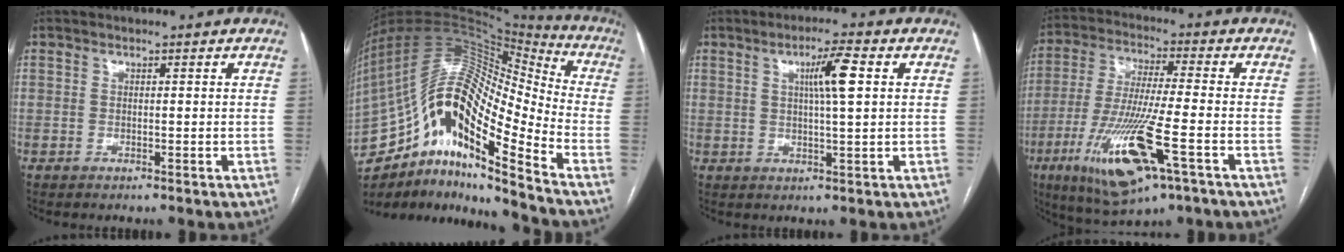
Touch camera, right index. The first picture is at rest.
{"total": 23.8, "force": [-13.4, 5.7, 18.9], "torque": [-0.371, 0.033, -0.238]}
{"total": 6.1, "force": [1.7, 0.2, 5.9], "torque": [-0.100, 0.004, 0.028]}
{"total": 16.3, "force": [-6.7, 1.9, 14.7], "torque": [-0.303, -0.036, -0.115]}